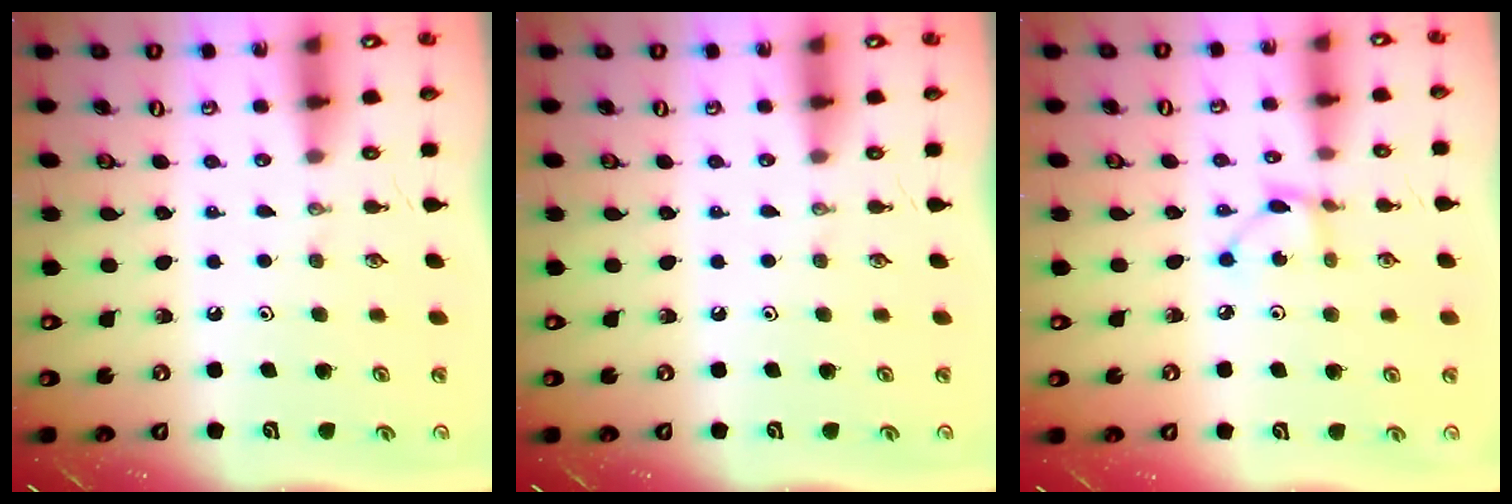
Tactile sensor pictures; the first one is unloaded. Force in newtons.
{"total": 0.0}
{"total": 3.0, "press": 3.0, "slide": 0.1}